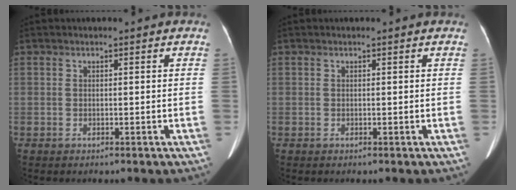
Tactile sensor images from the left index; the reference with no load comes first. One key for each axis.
{"total": 0.0}